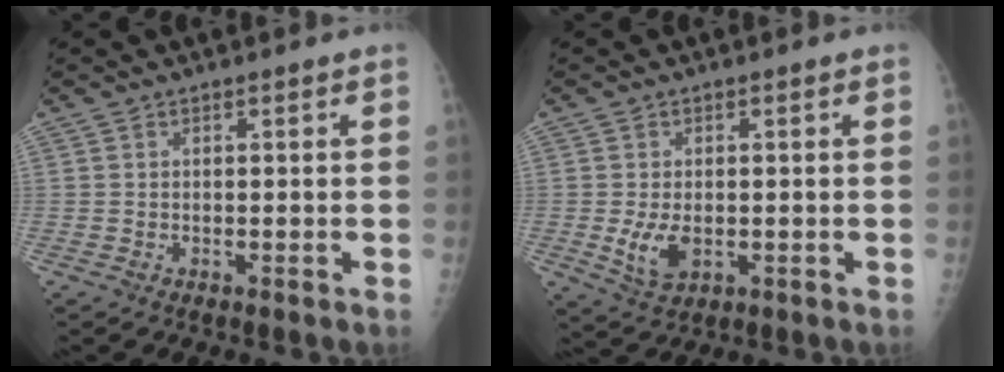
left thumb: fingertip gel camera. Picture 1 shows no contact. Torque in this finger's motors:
{"motor_torque": [-0.17, 0.36, 0.21, -0.01, 0.02]}